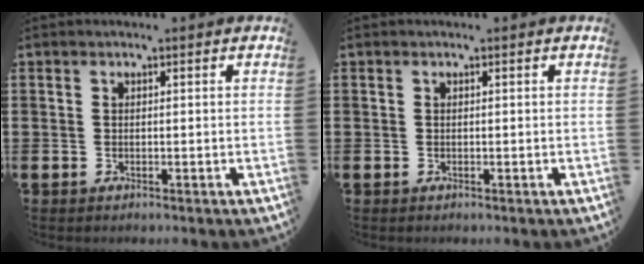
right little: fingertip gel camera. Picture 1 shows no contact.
{"total": 0.0}